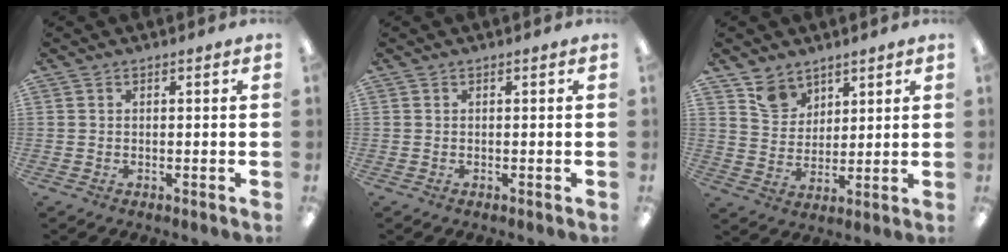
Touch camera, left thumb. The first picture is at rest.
{"total": 0.0}
{"total": 7.8, "force": [5.5, 5.4, 1.1], "torque": [-0.020, -0.031, 0.104]}